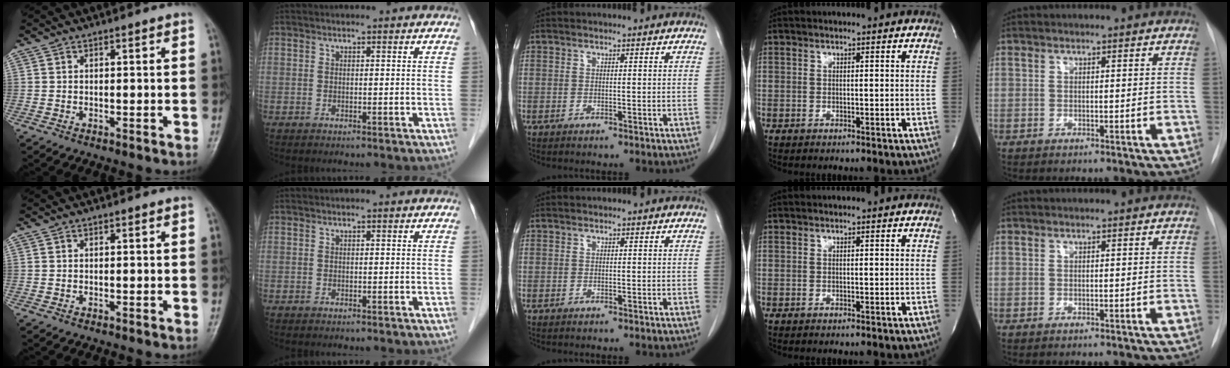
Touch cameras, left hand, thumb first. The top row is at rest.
{}